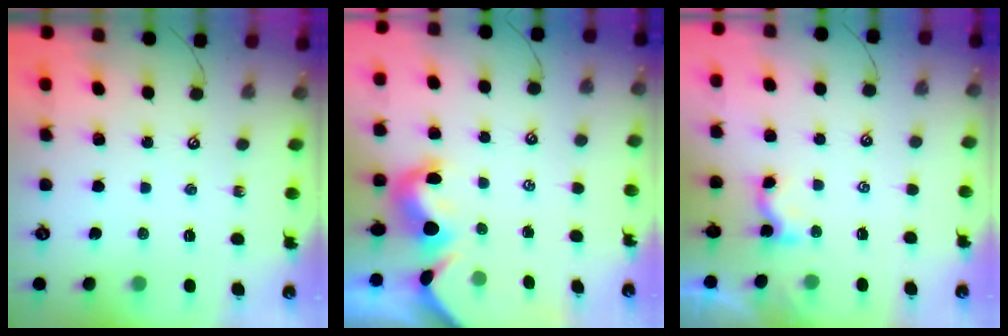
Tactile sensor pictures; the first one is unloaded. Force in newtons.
{"total": 2.1, "press": 1.9, "slide": 1.0}
{"total": 3.1, "press": 3.1, "slide": 0.1}